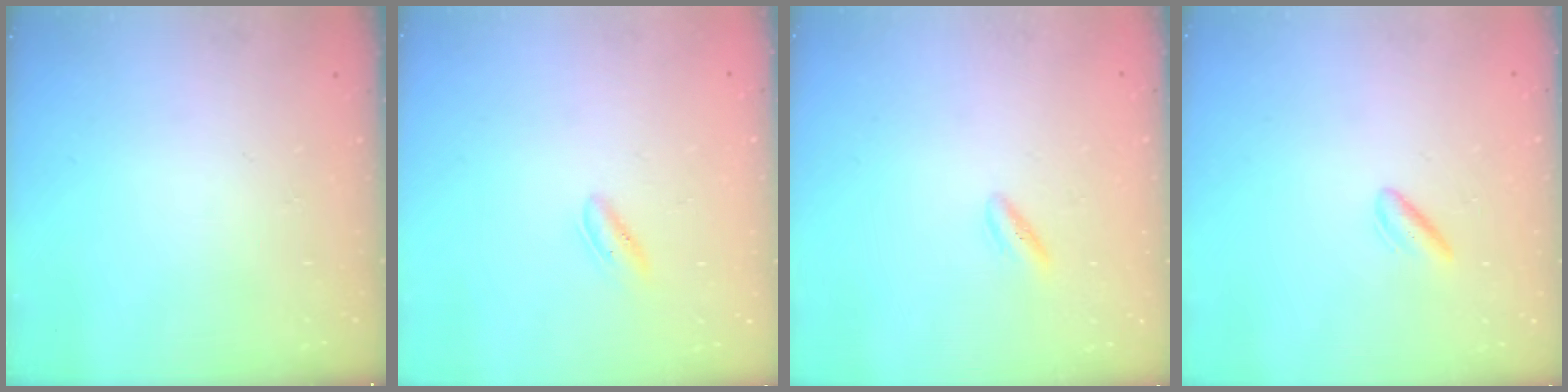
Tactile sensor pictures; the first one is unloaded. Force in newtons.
{"total": 1.9, "press": 1.8, "slide": 0.6}
{"total": 1.9, "press": 1.6, "slide": 1.0}
{"total": 2.4, "press": 2.1, "slide": 1.2}